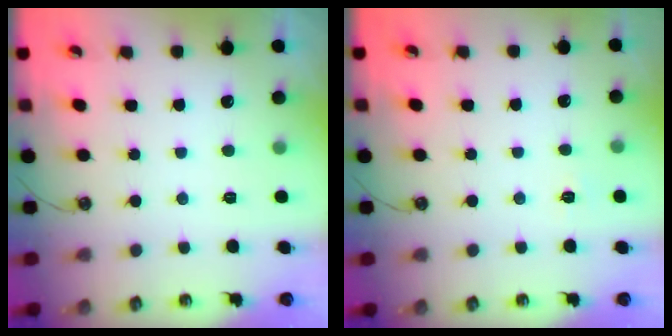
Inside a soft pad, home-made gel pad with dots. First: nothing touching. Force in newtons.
{"total": 2.7, "press": 2.7, "slide": 0.4}